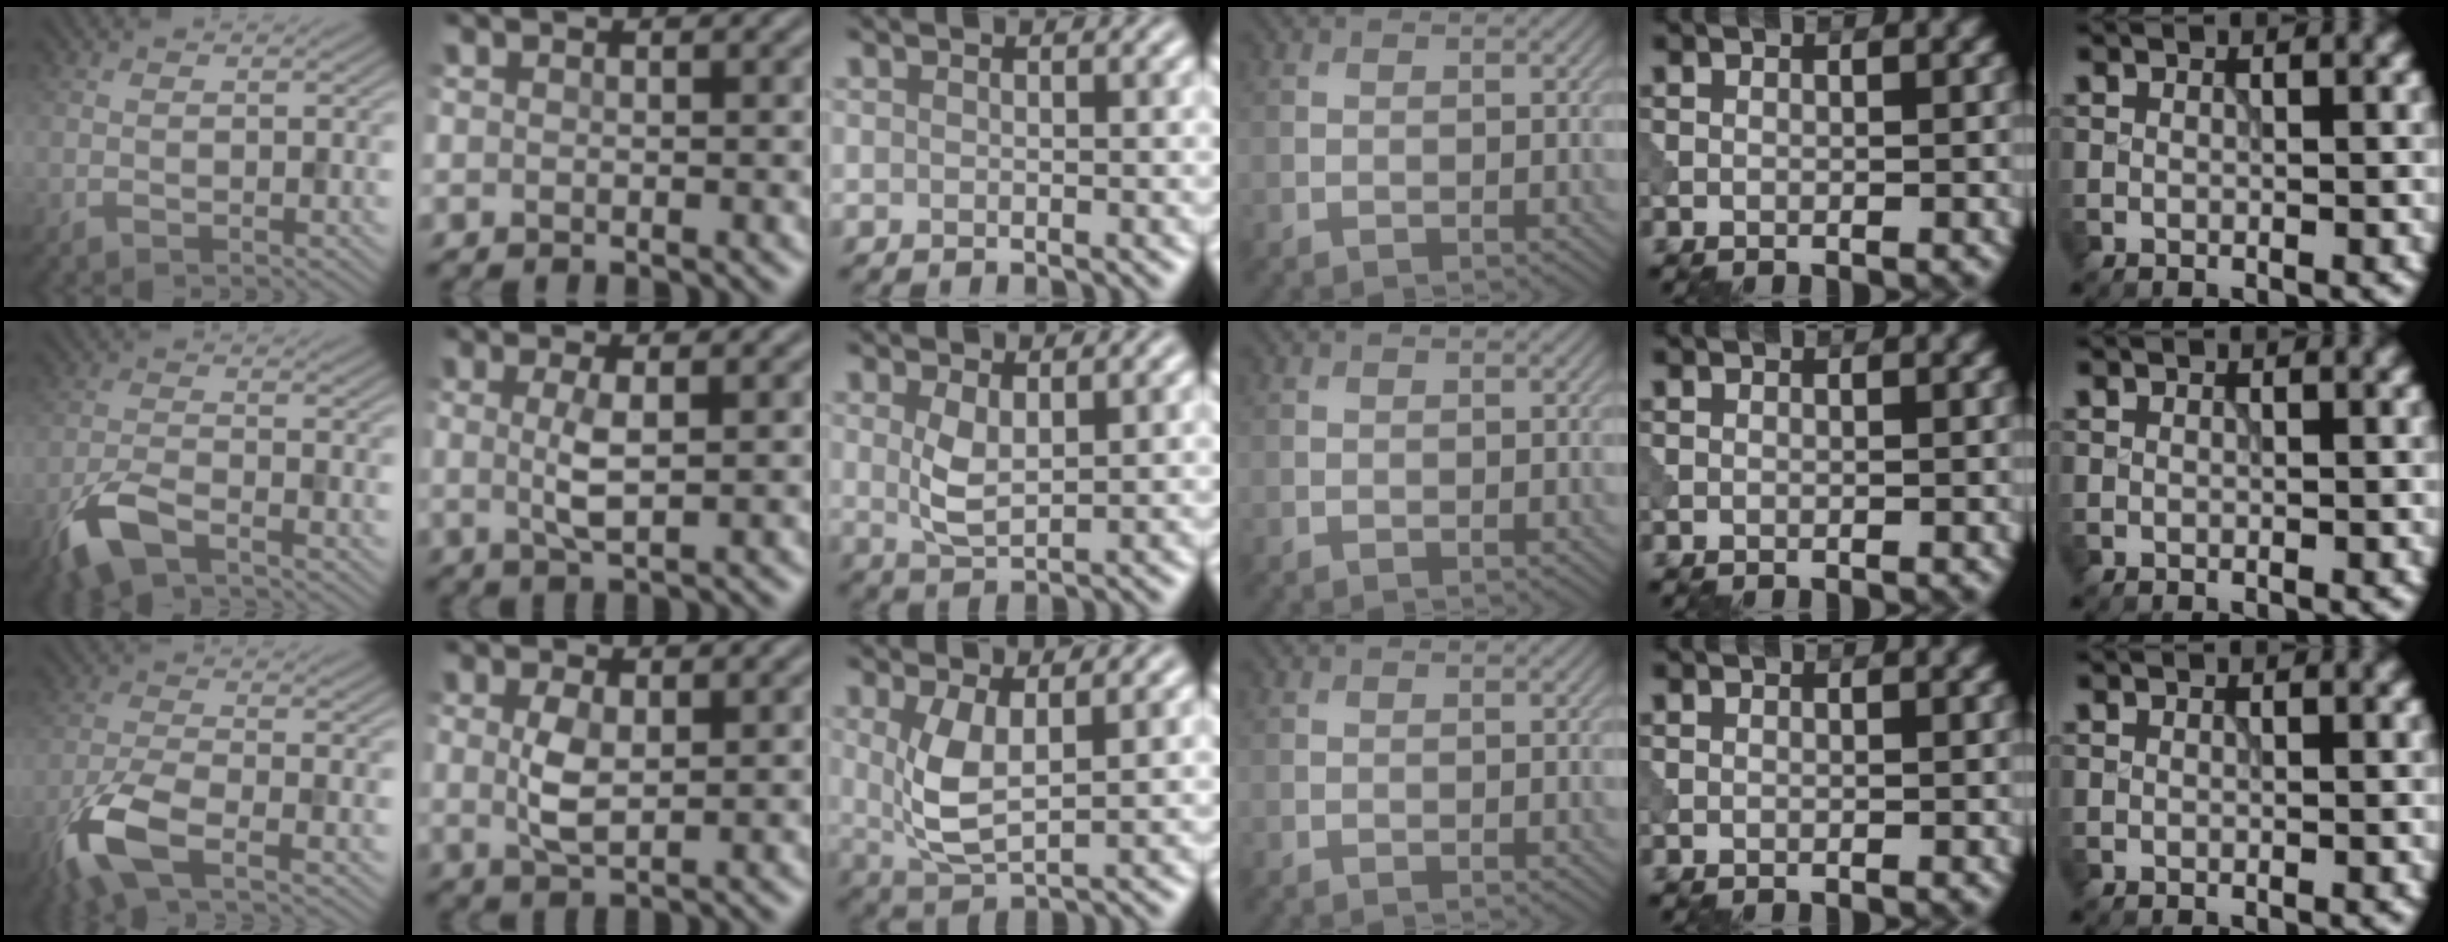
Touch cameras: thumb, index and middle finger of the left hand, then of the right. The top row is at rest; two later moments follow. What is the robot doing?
{"motion": "wipe", "object": "makeup brush"}